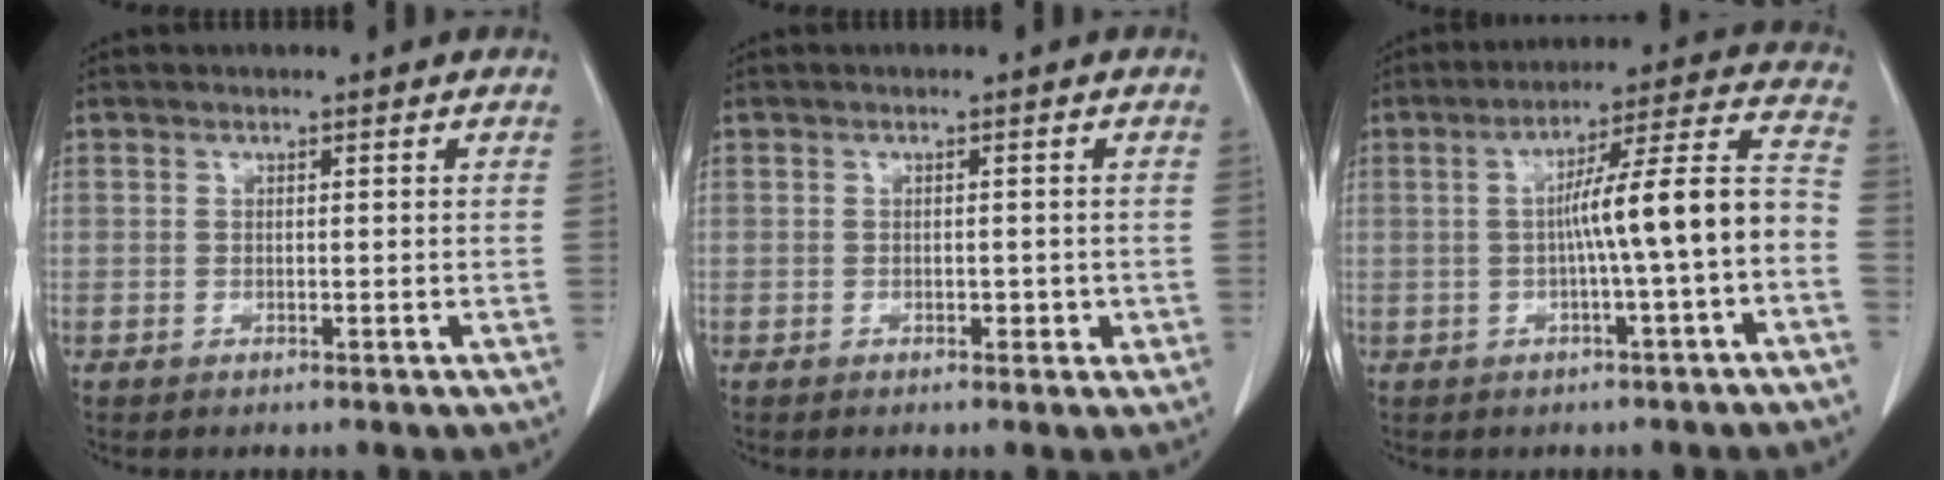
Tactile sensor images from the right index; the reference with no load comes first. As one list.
[{"total": 1.4, "force": [-0.4, 0.9, 0.9], "torque": [-0.008, 0.004, -0.001]}, {"total": 11.5, "force": [-2.2, -0.3, 11.3], "torque": [-0.171, 0.030, -0.034]}]